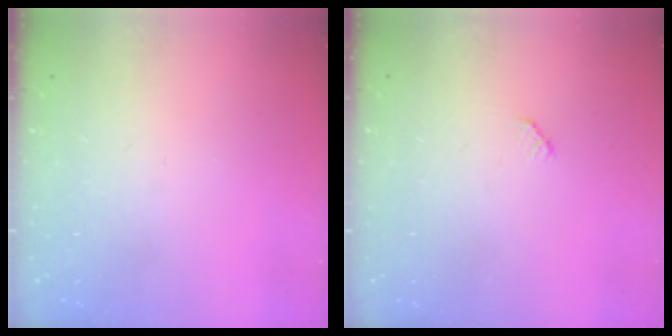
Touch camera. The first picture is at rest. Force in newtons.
{"total": 2.5, "press": 2.5, "slide": 0.4}